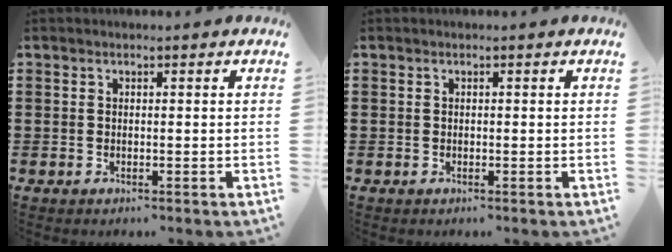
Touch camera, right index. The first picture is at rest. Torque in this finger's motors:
{"motor_torque": [-0.09, -0.05, 0.00, 0.00]}